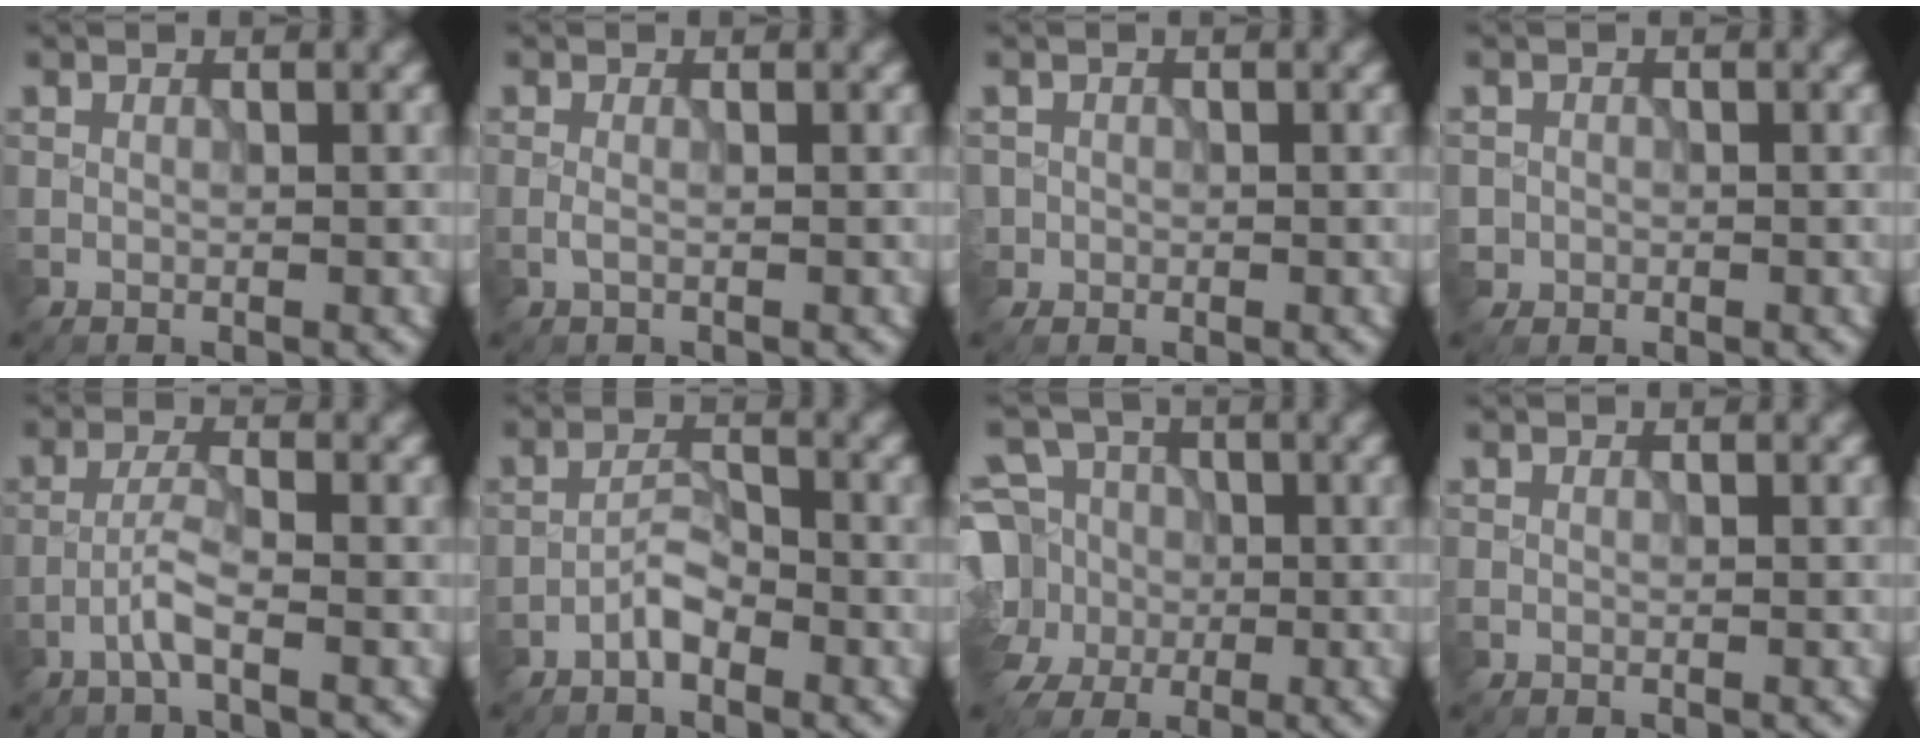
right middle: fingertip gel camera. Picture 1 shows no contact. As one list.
[{"total": 0.8, "force": [-0.3, 0.2, 0.7], "torque": [-0.018, -0.002, -0.007]}, {"total": 1.1, "force": [-0.2, 1.1, -0.1], "torque": [0.014, -0.004, -0.005]}, {"total": 1.1, "force": [-0.3, 1.0, -0.1], "torque": [0.015, -0.004, -0.005]}, {"total": 2.4, "force": [-1.4, 0.3, 1.9], "torque": [-0.042, 0.009, -0.034]}, {"total": 2.4, "force": [-1.6, 0.8, 1.5], "torque": [-0.025, 0.009, -0.034]}, {"total": 8.2, "force": [-1.2, 7.2, 3.6], "torque": [-0.085, 0.013, -0.052]}, {"total": 0.0}]